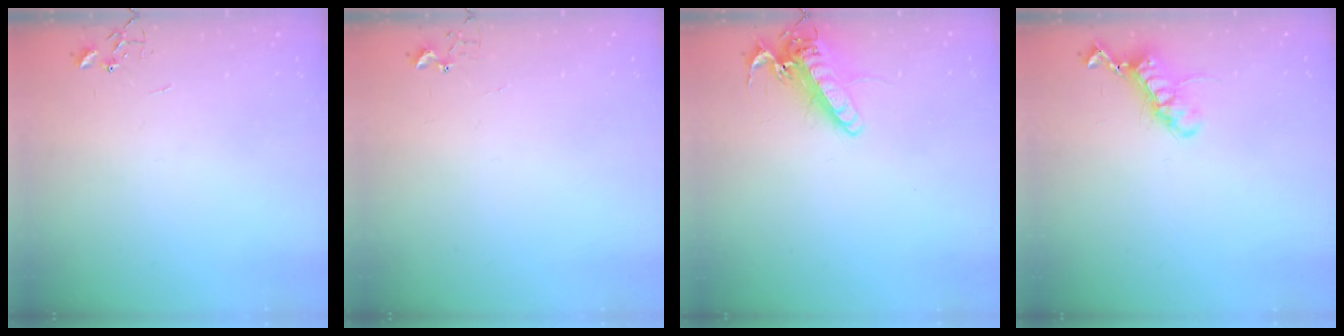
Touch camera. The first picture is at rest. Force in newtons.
{"total": 2.9, "press": 2.9, "slide": 0.3}
{"total": 15.7, "press": 15.5, "slide": 2.4}
{"total": 12.5, "press": 12.5, "slide": 0.4}